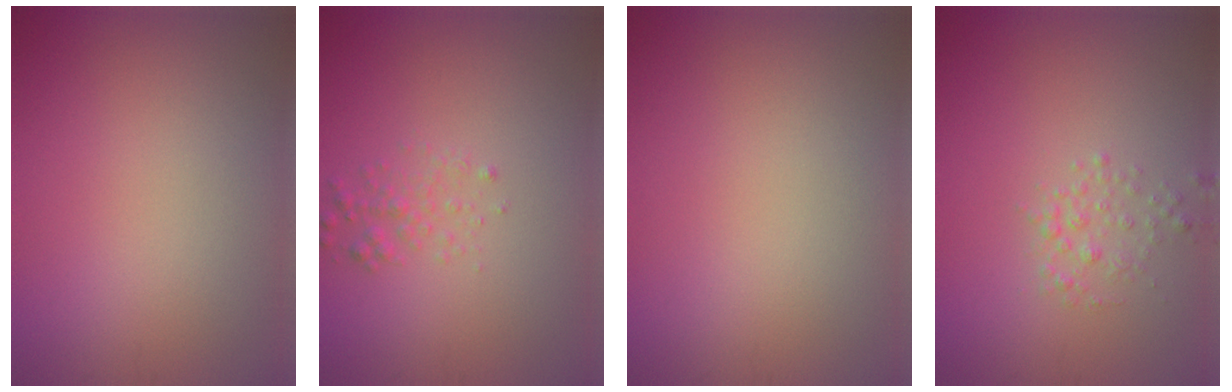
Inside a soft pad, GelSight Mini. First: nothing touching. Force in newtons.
{"total": 1.4, "press": 1.4, "slide": 0.0}
{"total": 0.0}
{"total": 1.5, "press": 1.5, "slide": 0.0}